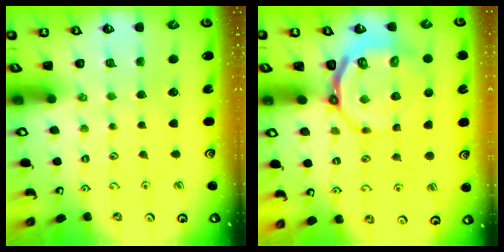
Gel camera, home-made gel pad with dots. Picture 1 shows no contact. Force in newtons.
{"total": 9.2, "press": 8.5, "slide": 3.5}